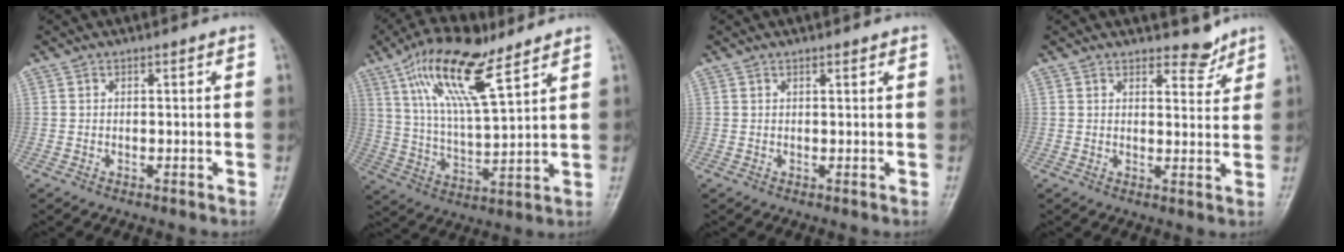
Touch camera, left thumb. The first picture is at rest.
{"total": 16.3, "force": [9.4, 5.2, 12.3], "torque": [-0.216, -0.028, 0.177]}
{"total": 1.0, "force": [0.8, 0.4, 0.6], "torque": [-0.007, -0.003, 0.009]}
{"total": 4.0, "force": [3.4, 1.7, 1.0], "torque": [0.008, -0.027, 0.048]}